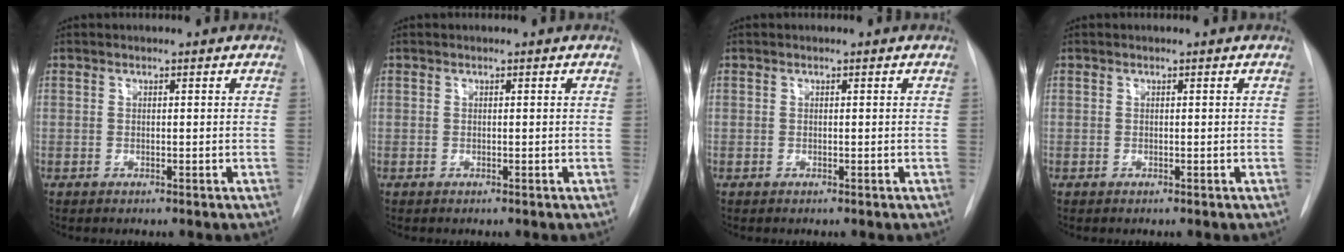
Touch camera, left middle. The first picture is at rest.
{"total": 0.0}
{"total": 0.0}
{"total": 0.0}